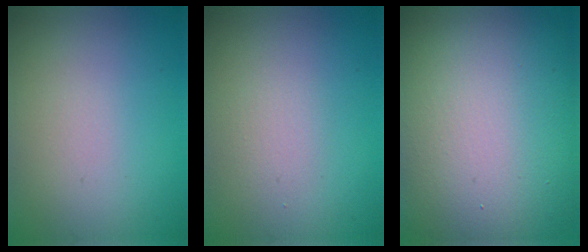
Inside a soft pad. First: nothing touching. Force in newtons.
{"total": 1.1, "press": 1.1, "slide": 0.2}
{"total": 18.3, "press": 18.2, "slide": 1.2}